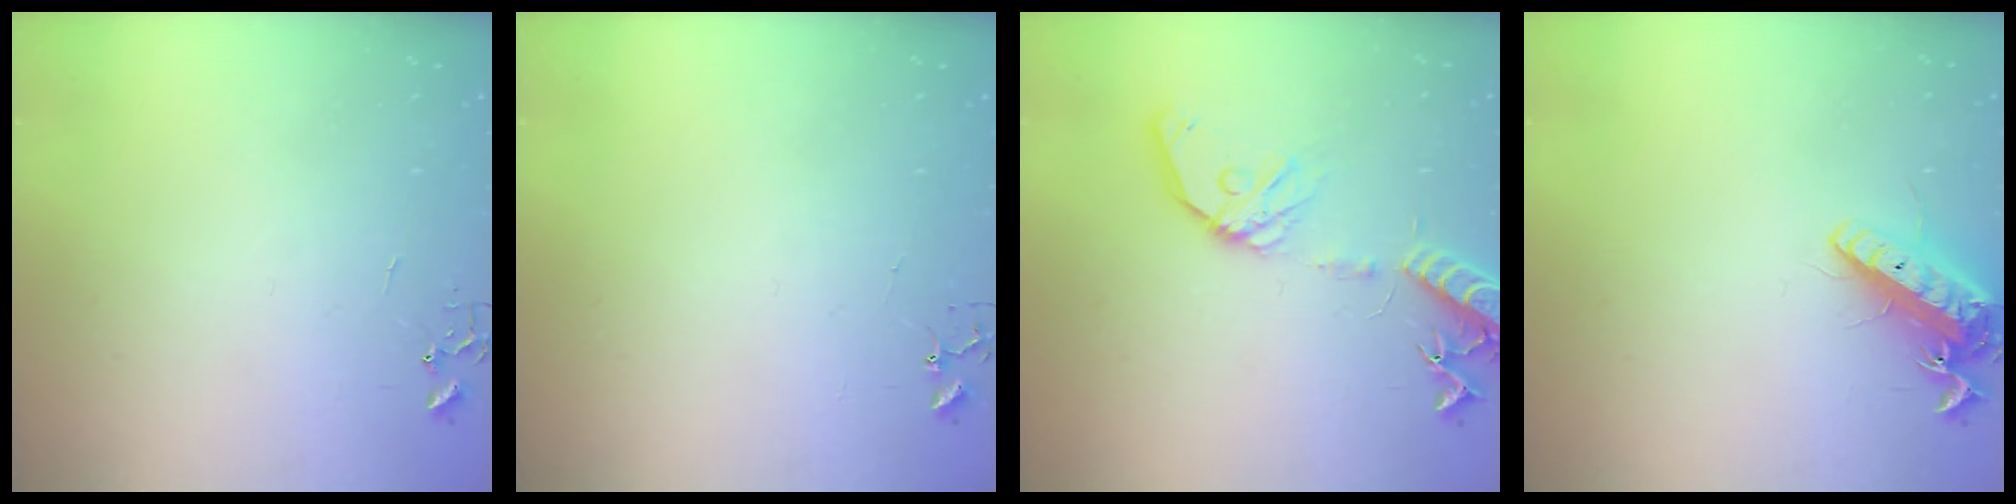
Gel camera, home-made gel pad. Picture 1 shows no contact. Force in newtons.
{"total": 3.2, "press": 3.2, "slide": 0.3}
{"total": 16.3, "press": 16.0, "slide": 3.2}
{"total": 14.1, "press": 13.9, "slide": 2.4}